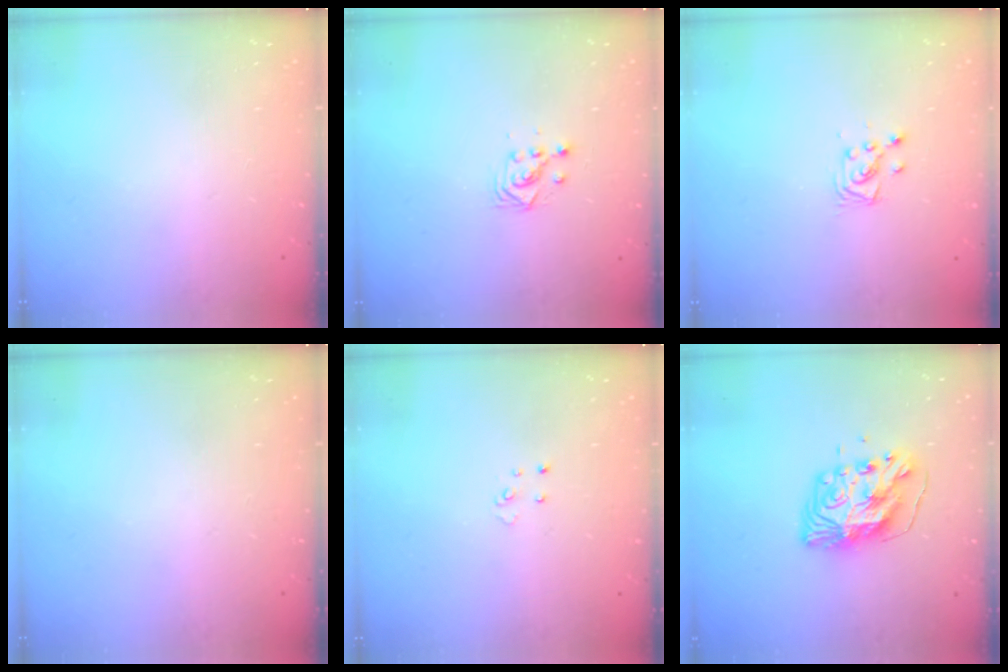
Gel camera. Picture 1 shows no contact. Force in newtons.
{"total": 3.0, "press": 3.0, "slide": 0.2}
{"total": 4.3, "press": 4.2, "slide": 0.5}
{"total": 0.0}
{"total": 3.2, "press": 3.2, "slide": 0.3}
{"total": 10.5, "press": 10.4, "slide": 1.0}